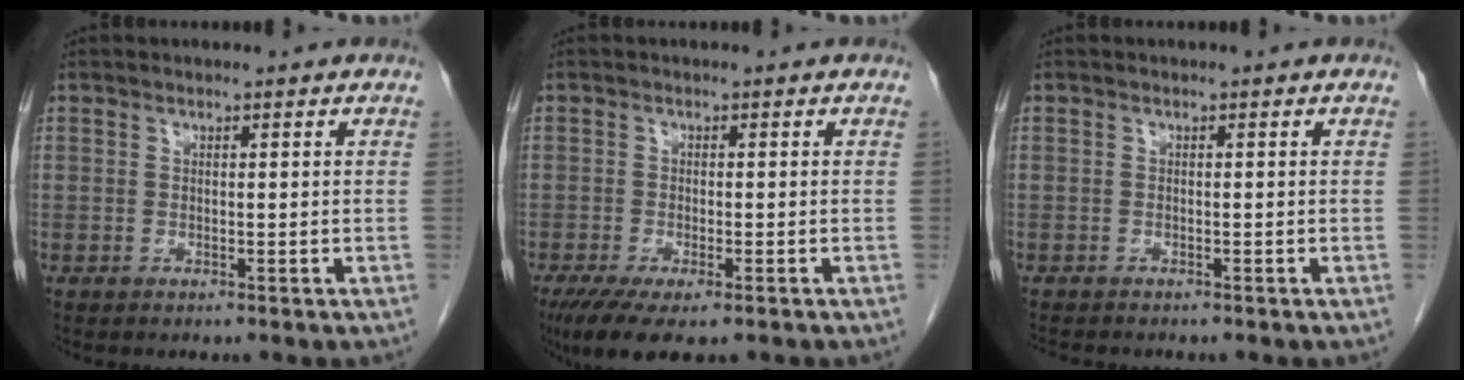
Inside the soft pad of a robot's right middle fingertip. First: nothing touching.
{"total": 8.0, "force": [-5.5, 2.1, 5.4], "torque": [-0.083, -0.020, -0.086]}
{"total": 2.6, "force": [-2.3, 0.6, 1.0], "torque": [-0.018, -0.006, -0.033]}